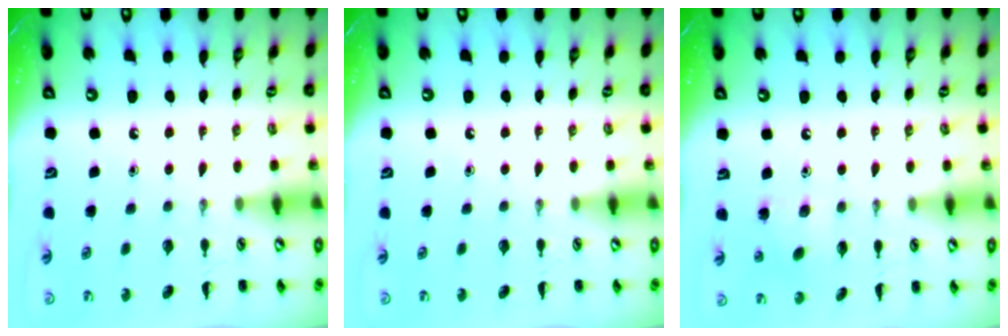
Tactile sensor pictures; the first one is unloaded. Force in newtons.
{"total": 0.0}
{"total": 4.7, "press": 4.7, "slide": 0.7}